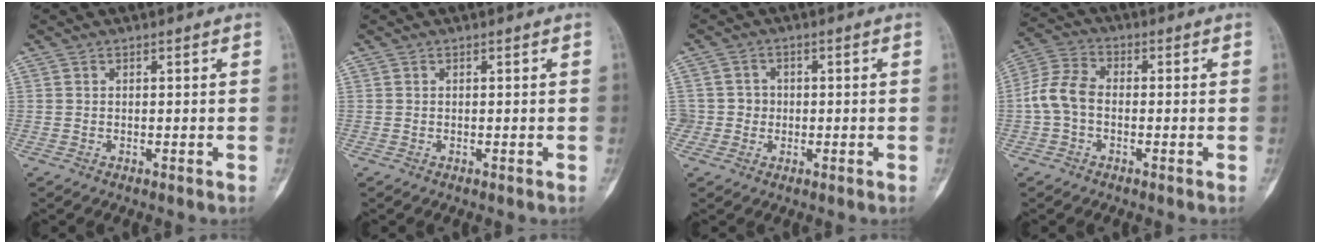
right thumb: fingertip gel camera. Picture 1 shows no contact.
{"total": 0.0}
{"total": 3.7, "force": [-0.4, 3.6, 0.1], "torque": [0.031, 0.012, -0.011]}
{"total": 7.1, "force": [-1.1, 4.8, 5.1], "torque": [-0.104, 0.021, -0.034]}